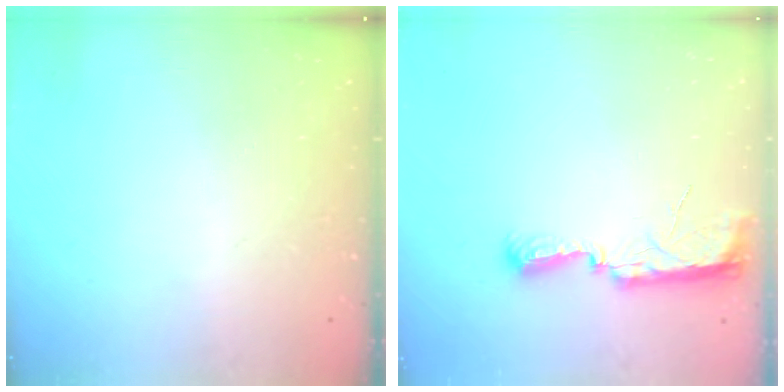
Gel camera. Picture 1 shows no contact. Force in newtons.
{"total": 7.9, "press": 7.8, "slide": 0.8}